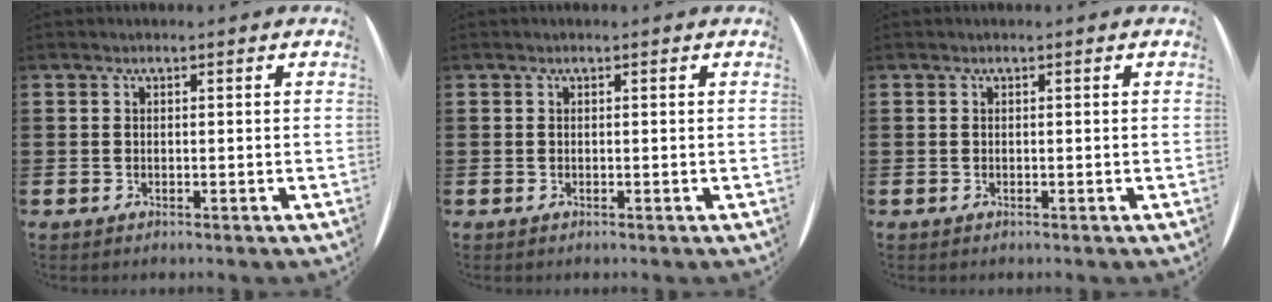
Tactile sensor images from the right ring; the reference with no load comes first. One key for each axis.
{"total": 0.0}
{"total": 0.0}